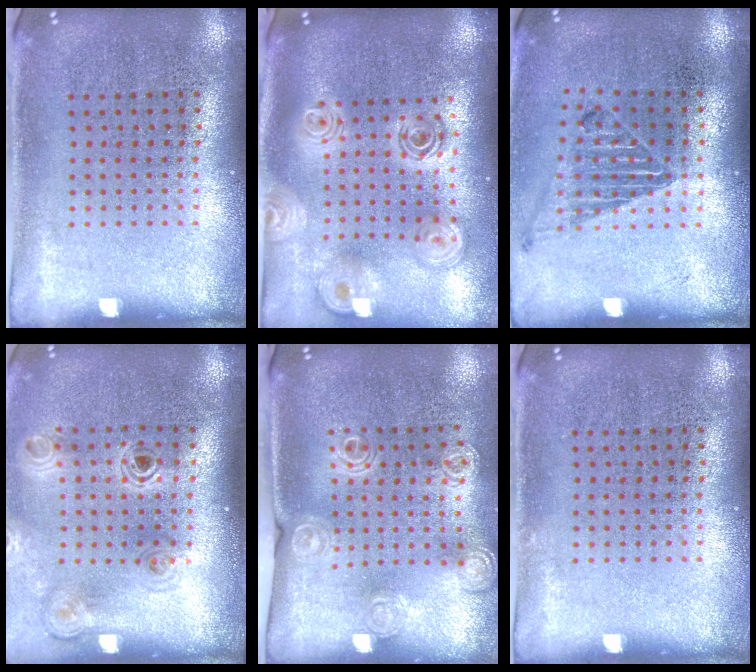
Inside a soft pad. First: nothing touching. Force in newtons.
{"total": 2.5, "press": 1.9, "slide": 1.7}
{"total": 1.0, "press": 1.0, "slide": 0.2}
{"total": 1.1, "press": 1.1, "slide": 0.2}
{"total": 1.4, "press": 1.4, "slide": 0.4}
{"total": 0.0}